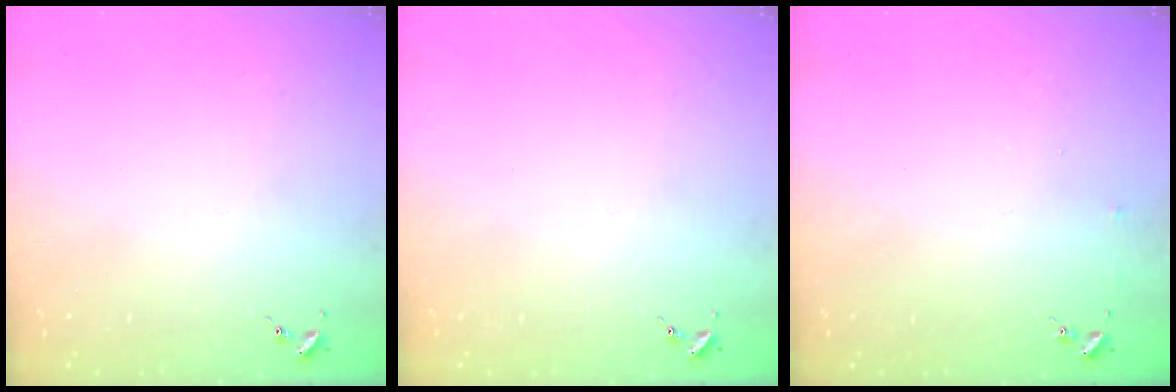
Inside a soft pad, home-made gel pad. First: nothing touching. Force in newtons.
{"total": 0.0}
{"total": 2.5, "press": 2.5, "slide": 0.2}